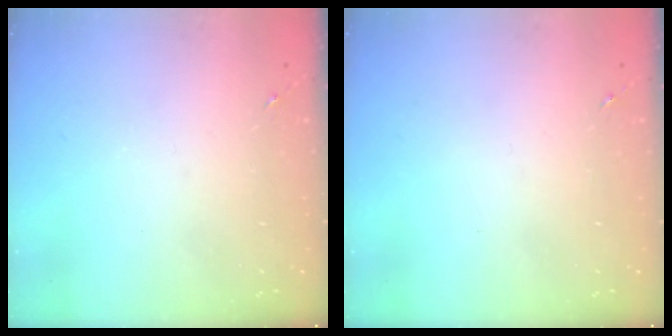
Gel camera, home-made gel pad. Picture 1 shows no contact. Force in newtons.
{"total": 0.0}